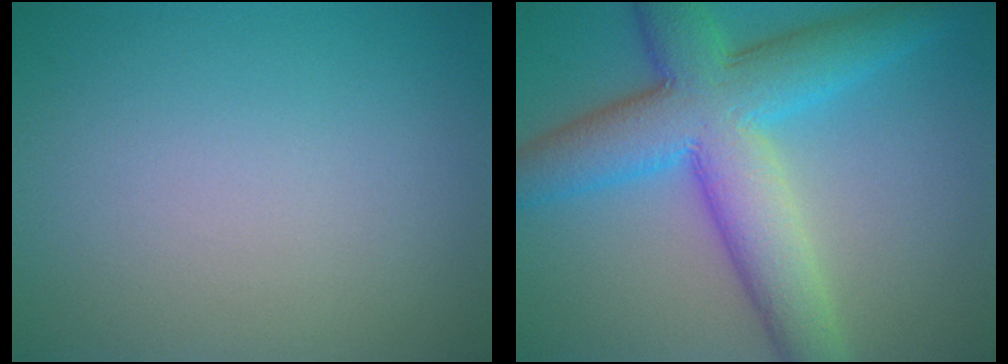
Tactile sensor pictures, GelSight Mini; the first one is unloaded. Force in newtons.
{"total": 9.8, "press": 9.8, "slide": 0.3}